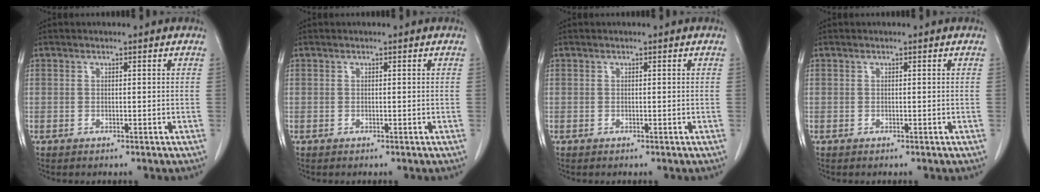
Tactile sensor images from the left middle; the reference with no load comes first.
{"total": 0.0}
{"total": 0.0}
{"total": 0.0}